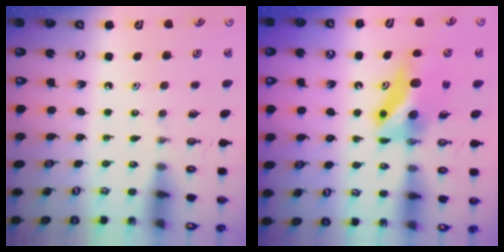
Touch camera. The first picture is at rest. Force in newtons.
{"total": 6.7, "press": 6.6, "slide": 1.1}